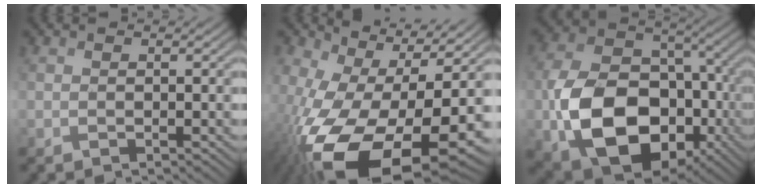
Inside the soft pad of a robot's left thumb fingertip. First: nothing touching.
{"total": 21.2, "force": [-7.0, 11.2, 16.6], "torque": [-0.334, -0.080, -0.071]}
{"total": 16.3, "force": [-4.6, 11.6, 10.5], "torque": [-0.205, -0.041, -0.079]}